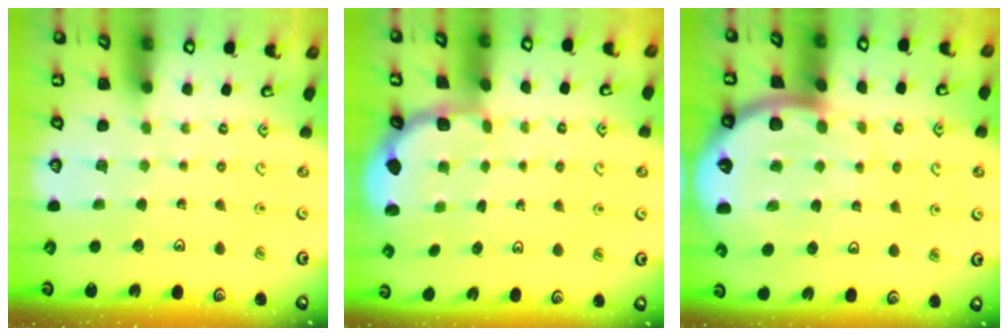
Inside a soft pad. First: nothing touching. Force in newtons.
{"total": 1.8, "press": 1.7, "slide": 0.7}
{"total": 10.0, "press": 9.9, "slide": 1.0}